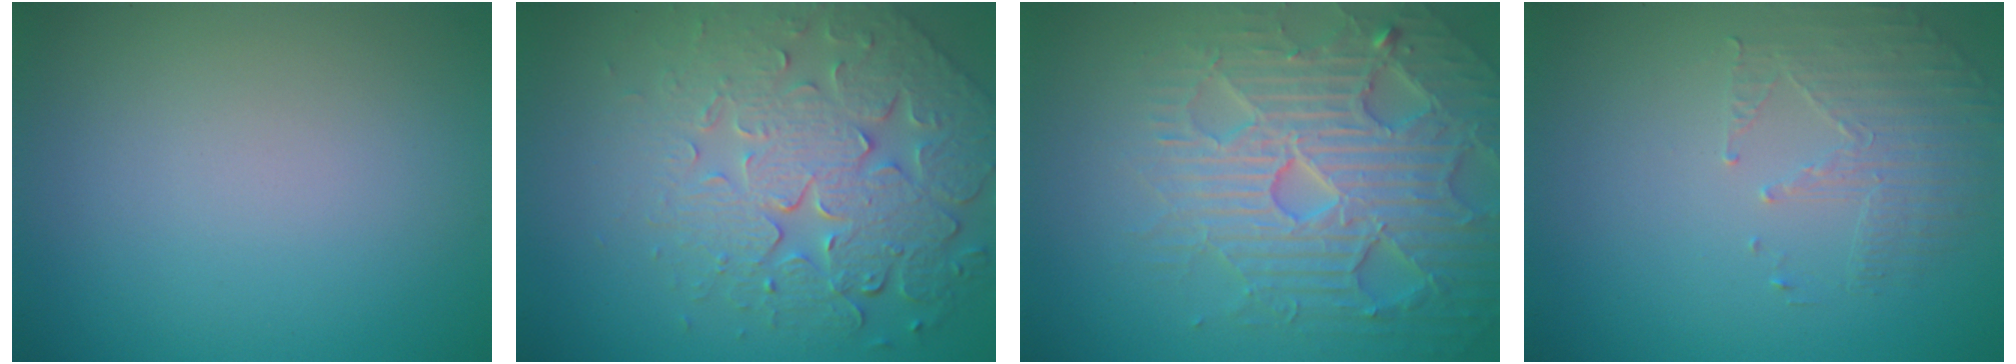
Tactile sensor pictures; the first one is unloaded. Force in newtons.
{"total": 7.9, "press": 5.7, "slide": 5.6}
{"total": 7.4, "press": 7.2, "slide": 1.4}
{"total": 1.8, "press": 1.1, "slide": 1.4}